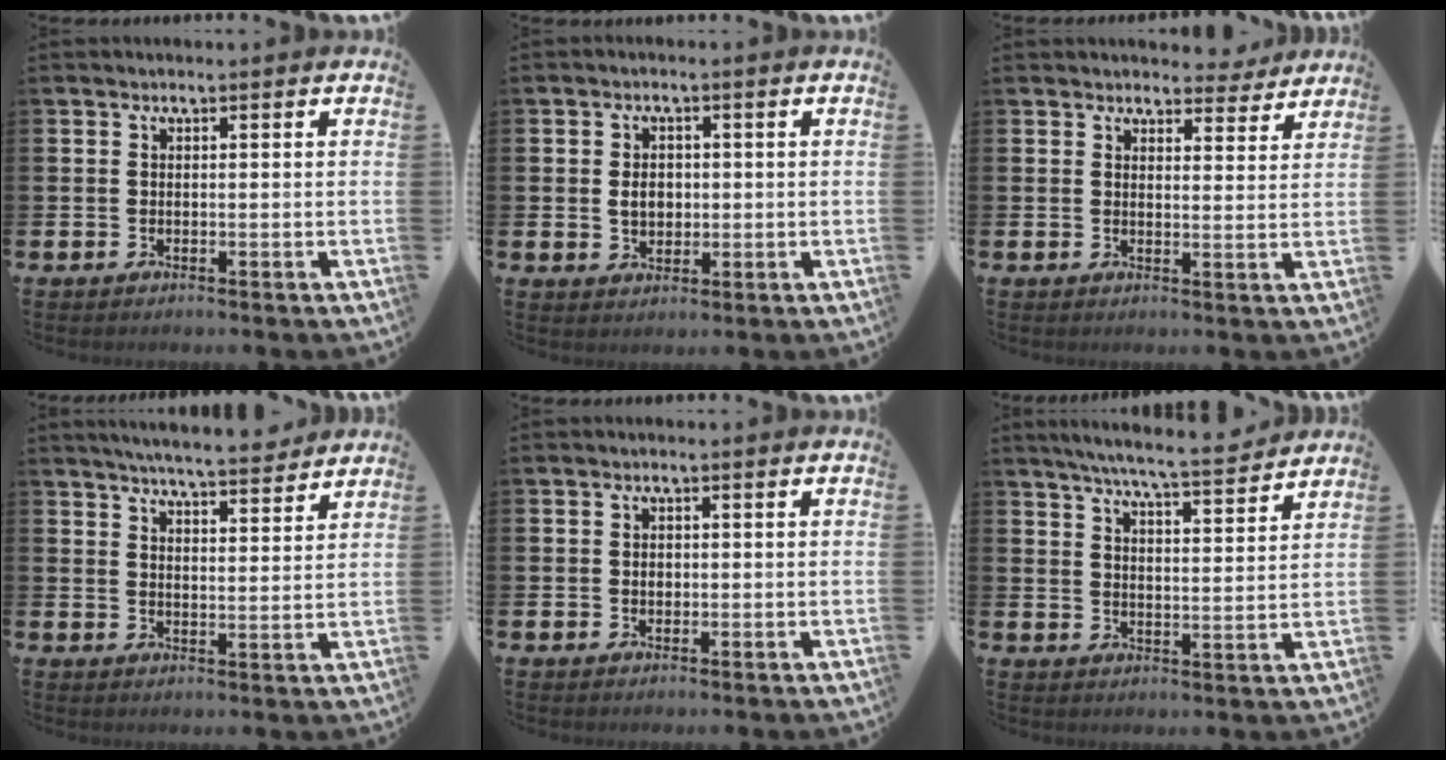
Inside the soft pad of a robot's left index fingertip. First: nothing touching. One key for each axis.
{"total": 3.1, "fx": 0.2, "fy": 2.4, "fz": 1.9, "tx": -0.024, "ty": 0.003, "tz": -0.003}
{"total": 3.9, "fx": 3.8, "fy": 1.1, "fz": 0.3, "tx": 0.003, "ty": -0.023, "tz": 0.064}
{"total": 5.9, "fx": 5.8, "fy": 0.0, "fz": 1.2, "tx": -0.029, "ty": -0.040, "tz": 0.100}
{"total": 1.0, "fx": 0.1, "fy": 0.9, "fz": 0.6, "tx": -0.002, "ty": 0.003, "tz": -0.002}
{"total": 7.0, "fx": 6.6, "fy": -0.1, "fz": 2.3, "tx": -0.053, "ty": -0.046, "tz": 0.113}